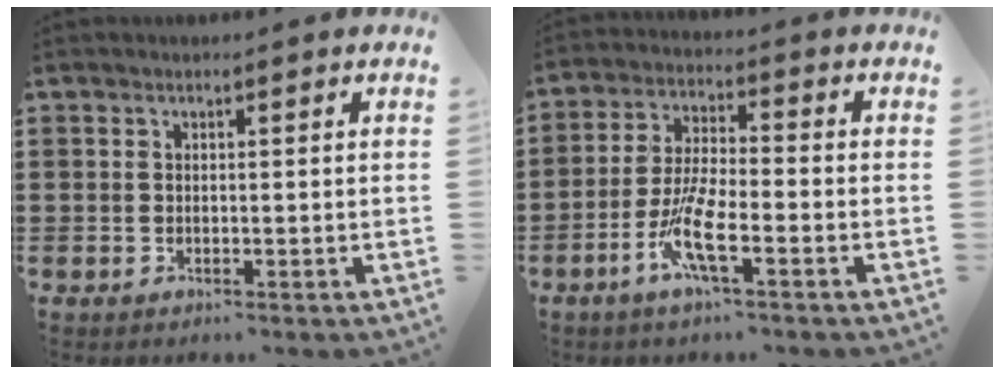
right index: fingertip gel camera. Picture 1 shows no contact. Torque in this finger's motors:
{"motor_torque": [1.09, 1.05, 0.31, 0.12]}